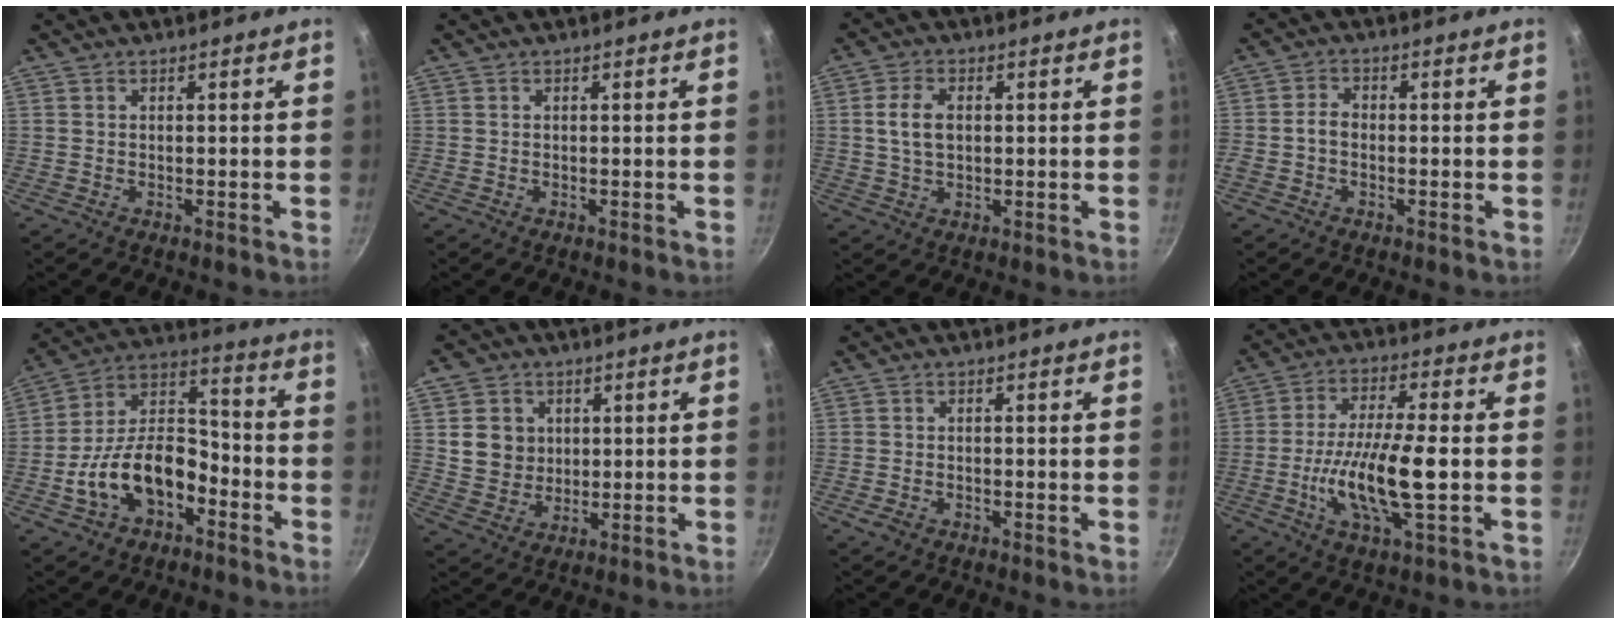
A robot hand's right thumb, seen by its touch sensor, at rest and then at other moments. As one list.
[{"total": 0.0}, {"total": 5.4, "force": [0.7, 3.5, 4.1], "torque": [-0.070, 0.005, 0.011]}, {"total": 2.8, "force": [-0.8, 2.1, 1.7], "torque": [-0.029, 0.016, -0.020]}, {"total": 16.5, "force": [-6.5, 10.2, 11.2], "torque": [-0.161, 0.066, -0.120]}, {"total": 8.1, "force": [1.8, 7.4, 2.7], "torque": [-0.010, -0.004, 0.037]}, {"total": 1.6, "force": [-0.9, 0.9, 1.1], "torque": [-0.026, 0.002, -0.019]}, {"total": 13.7, "force": [-2.3, 3.7, 13.0], "torque": [-0.246, 0.014, -0.048]}]